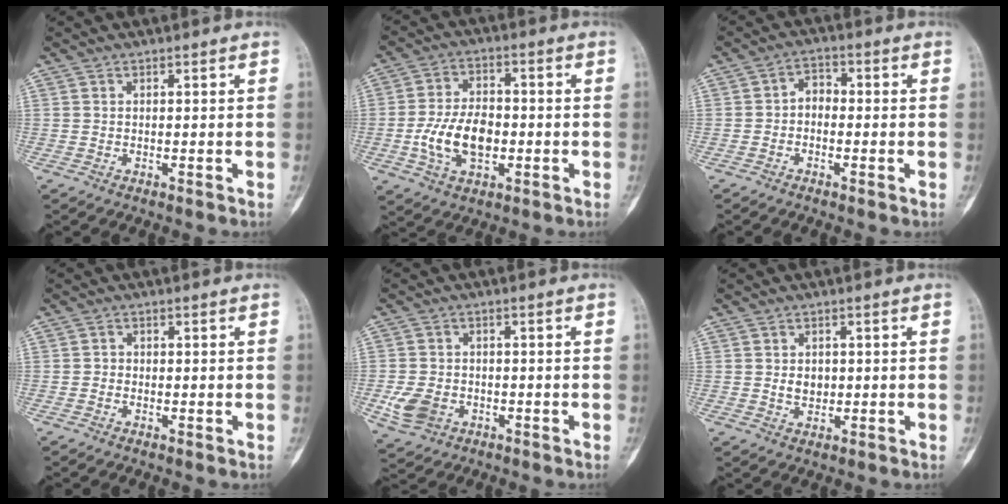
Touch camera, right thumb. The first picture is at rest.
{"total": 11.0, "force": [-2.1, 6.7, 8.5], "torque": [-0.147, 0.014, -0.037]}
{"total": 3.2, "force": [-0.7, 2.3, 2.1], "torque": [-0.018, 0.017, -0.028]}
{"total": 0.8, "force": [-0.2, 0.7, 0.4], "torque": [0.005, 0.003, -0.009]}
{"total": 6.2, "force": [-1.8, 4.8, 3.5], "torque": [-0.064, 0.007, -0.028]}
{"total": 3.0, "force": [0.1, 2.3, 1.8], "torque": [-0.017, 0.001, 0.005]}